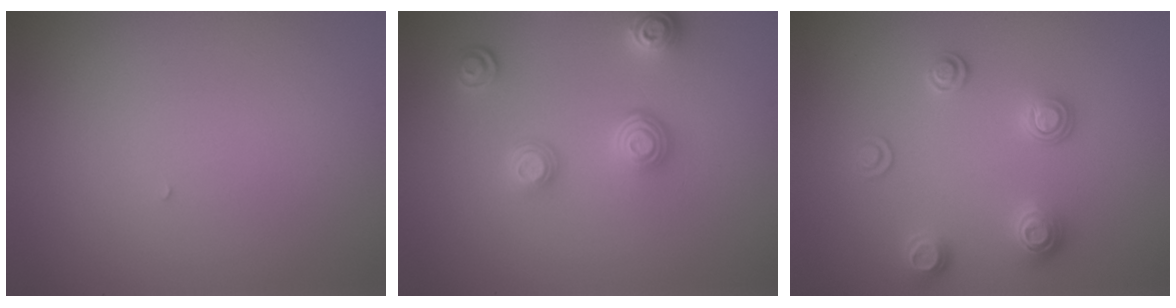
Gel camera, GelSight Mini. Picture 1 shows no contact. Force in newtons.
{"total": 3.6, "press": 2.9, "slide": 2.1}
{"total": 2.6, "press": 2.6, "slide": 0.5}